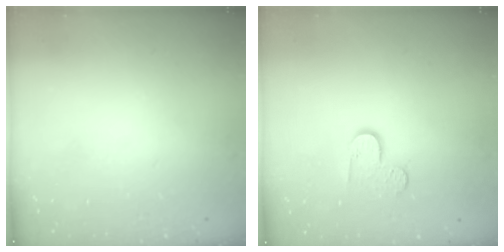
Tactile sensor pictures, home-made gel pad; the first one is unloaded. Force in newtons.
{"total": 5.3, "press": 5.3, "slide": 0.5}